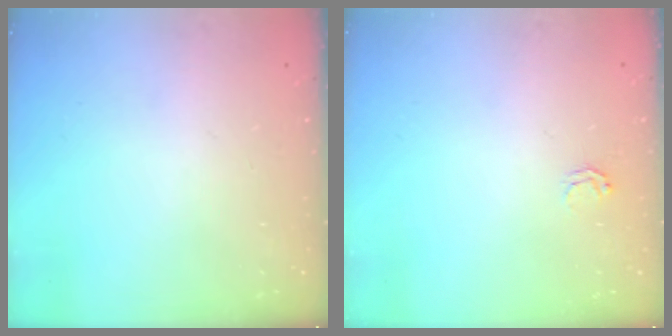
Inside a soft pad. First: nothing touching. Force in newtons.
{"total": 2.5, "press": 2.5, "slide": 0.2}